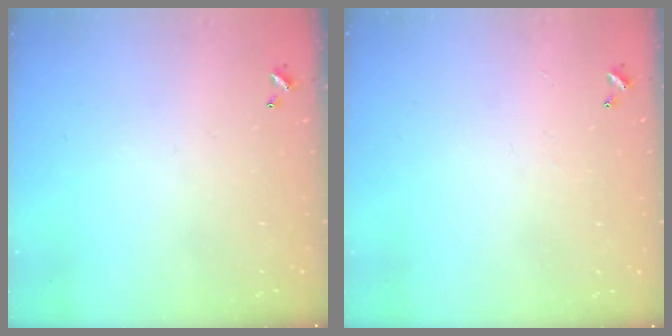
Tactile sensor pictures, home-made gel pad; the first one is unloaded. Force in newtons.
{"total": 0.6, "press": 0.2, "slide": 0.6}